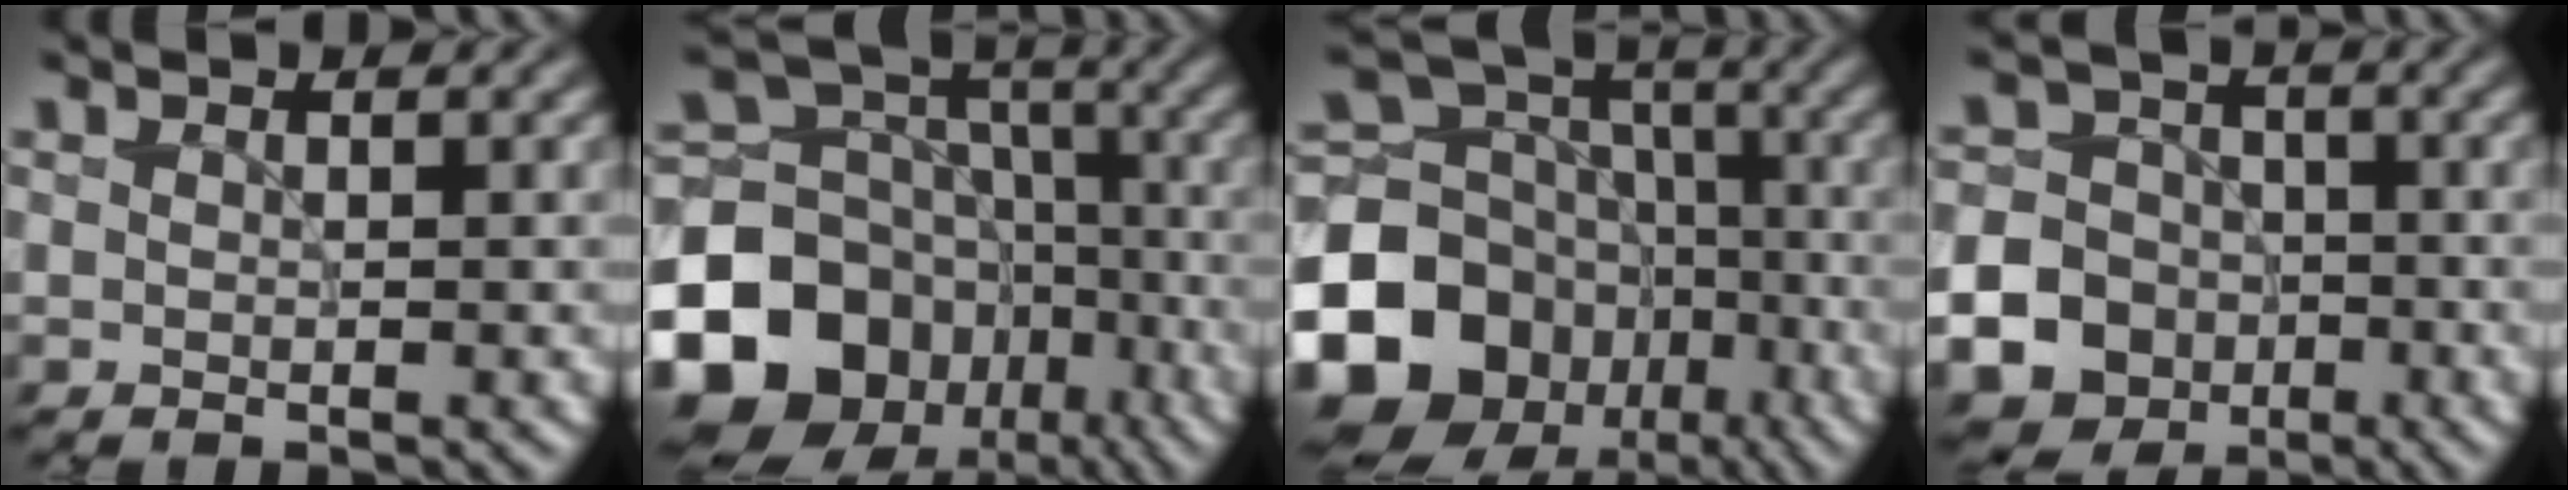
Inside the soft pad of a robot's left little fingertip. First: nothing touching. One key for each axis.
{"total": 16.5, "fx": -7.4, "fy": 13.0, "fz": 6.9, "tx": -0.175, "ty": -0.017, "tz": -0.130}
{"total": 17.2, "fx": -7.0, "fy": 13.9, "fz": 7.3, "tx": -0.176, "ty": -0.025, "tz": -0.134}
{"total": 22.6, "fx": -8.1, "fy": 20.7, "fz": 3.9, "tx": -0.127, "ty": -0.052, "tz": -0.175}